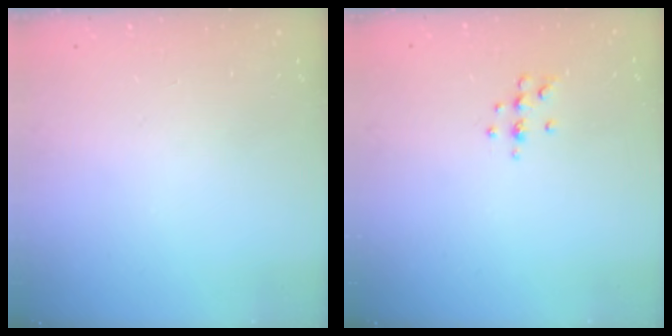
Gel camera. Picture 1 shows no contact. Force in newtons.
{"total": 5.5, "press": 5.2, "slide": 1.6}